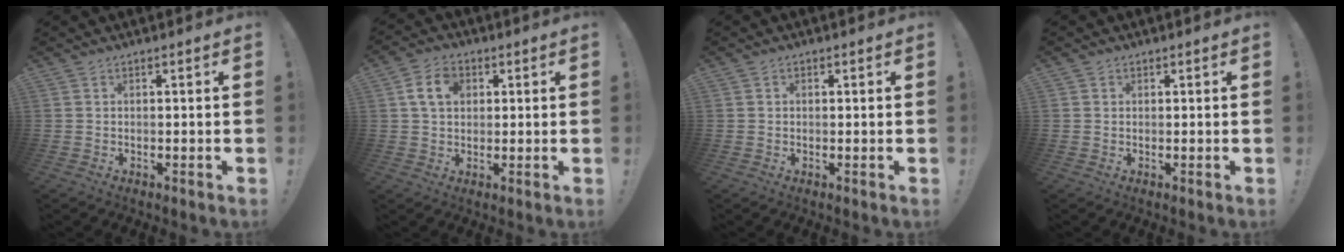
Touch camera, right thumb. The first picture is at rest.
{"total": 8.1, "force": [2.4, 5.8, 5.1], "torque": [-0.093, 0.010, 0.044]}
{"total": 0.9, "force": [0.1, 0.8, 0.3], "torque": [-0.004, 0.003, 0.000]}
{"total": 0.9, "force": [0.5, 0.8, 0.0], "torque": [0.000, 0.000, 0.008]}